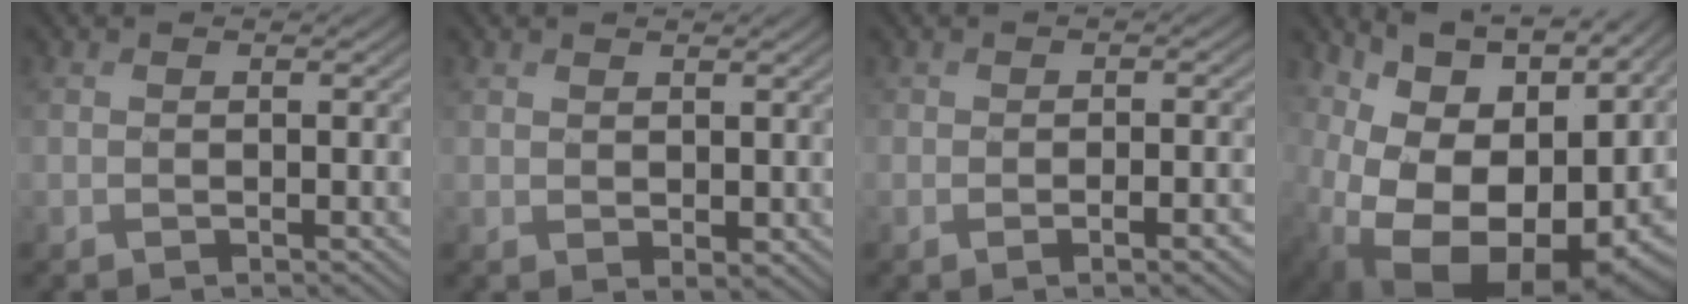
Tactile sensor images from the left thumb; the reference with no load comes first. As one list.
[{"total": 1.0, "force": [0.5, 0.6, 0.5], "torque": [-0.018, -0.004, 0.019]}, {"total": 3.2, "force": [-1.8, 0.8, 2.5], "torque": [-0.039, -0.004, -0.026]}, {"total": 18.3, "force": [-0.9, 12.9, 13.0], "torque": [-0.199, -0.047, 0.039]}]